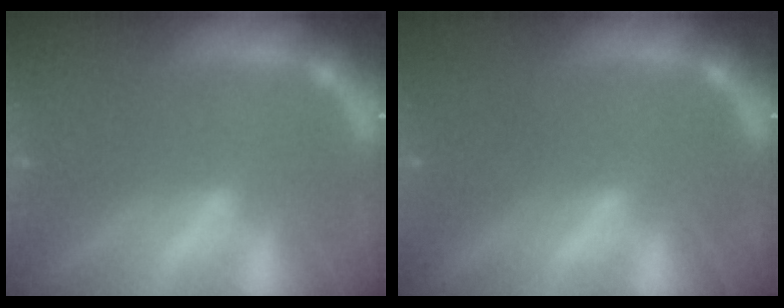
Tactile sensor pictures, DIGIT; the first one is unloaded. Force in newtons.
{"total": 1.5}